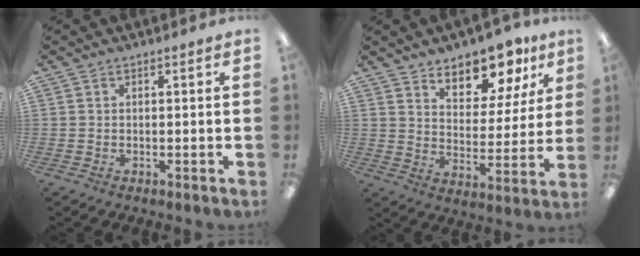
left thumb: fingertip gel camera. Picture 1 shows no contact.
{"total": 11.9, "force": [10.0, 5.1, 4.0], "torque": [-0.057, -0.077, 0.181]}